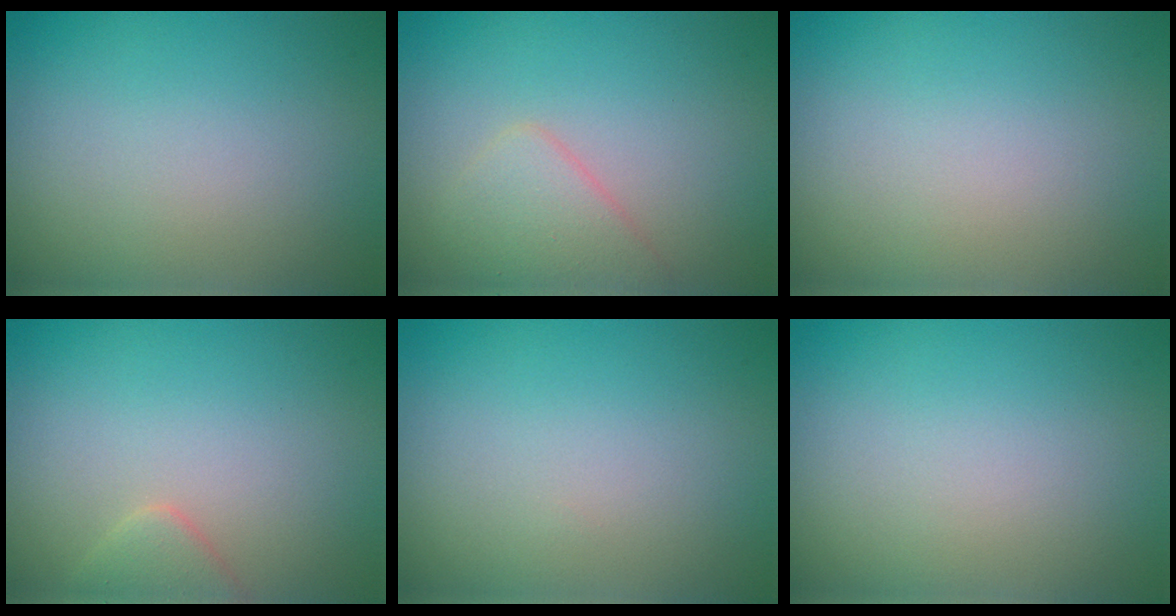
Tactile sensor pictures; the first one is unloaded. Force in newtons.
{"total": 2.5, "press": 2.5, "slide": 0.1}
{"total": 0.0}
{"total": 1.7, "press": 1.7, "slide": 0.1}
{"total": 0.0}
{"total": 0.0}